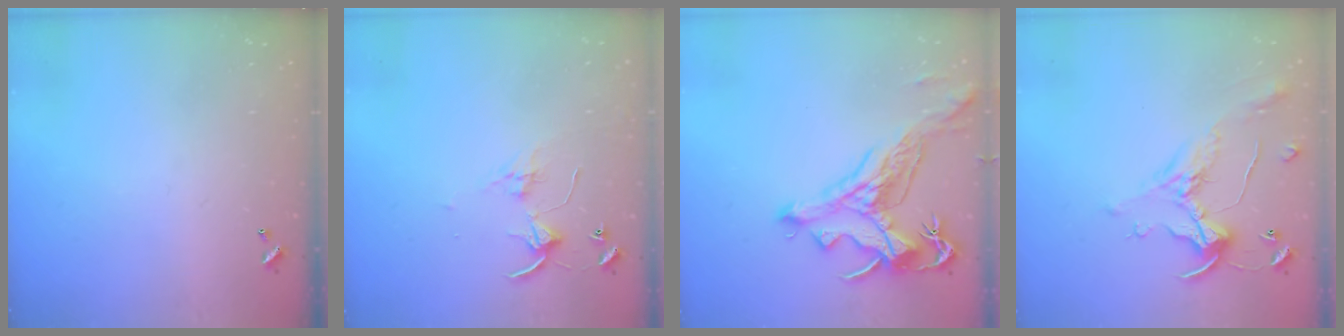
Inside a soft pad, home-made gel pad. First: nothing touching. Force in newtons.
{"total": 3.6, "press": 3.6, "slide": 0.1}
{"total": 2.2, "press": 1.7, "slide": 1.3}
{"total": 1.1, "press": 0.8, "slide": 0.9}